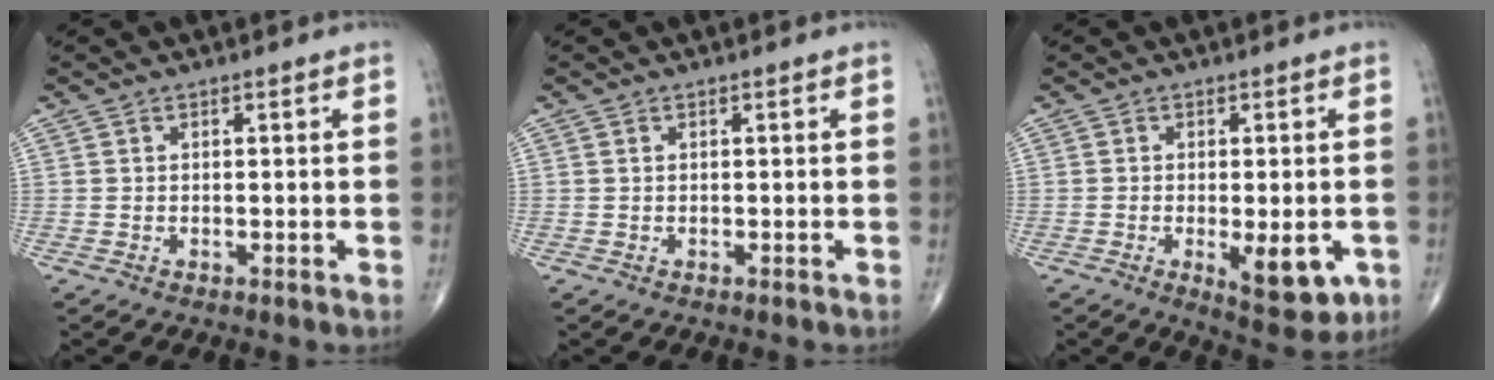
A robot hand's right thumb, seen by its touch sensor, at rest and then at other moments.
{"total": 0.0}
{"total": 8.7, "force": [-2.6, 3.4, 7.6], "torque": [-0.085, -0.011, -0.027]}